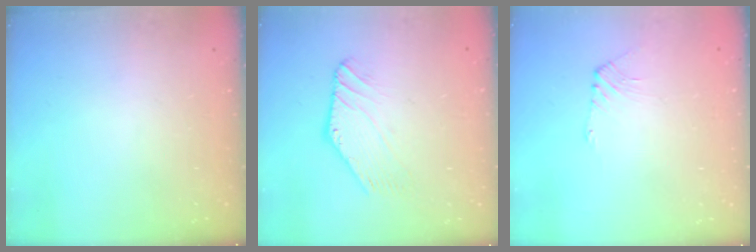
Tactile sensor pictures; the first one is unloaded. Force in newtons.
{"total": 0.0}
{"total": 3.0, "press": 2.9, "slide": 0.5}